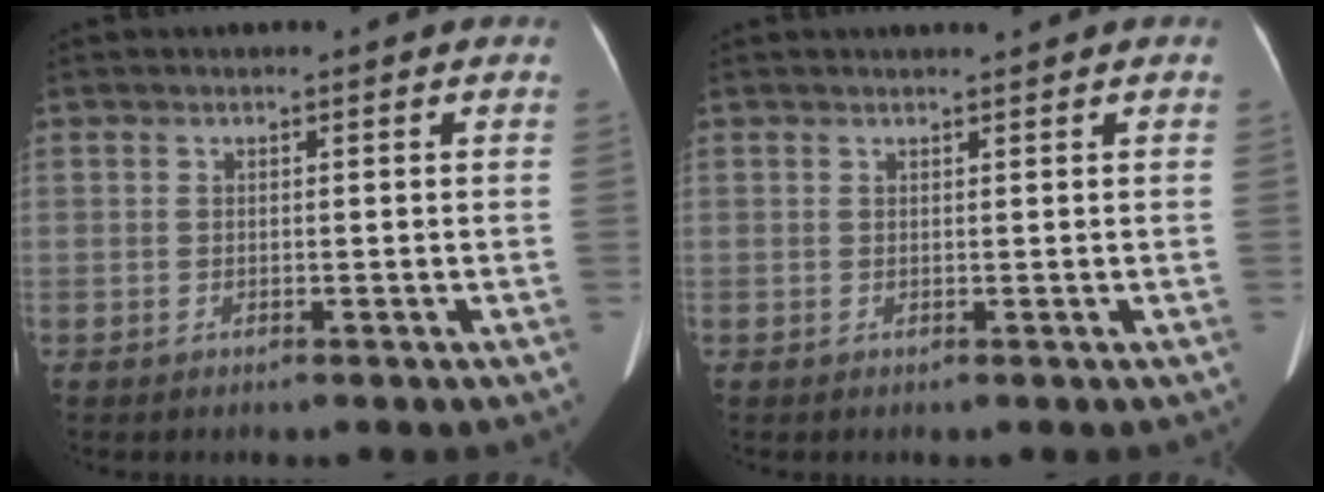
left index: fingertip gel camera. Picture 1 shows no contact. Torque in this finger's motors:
{"motor_torque": [0.36, -0.21, -0.02, 0.03]}